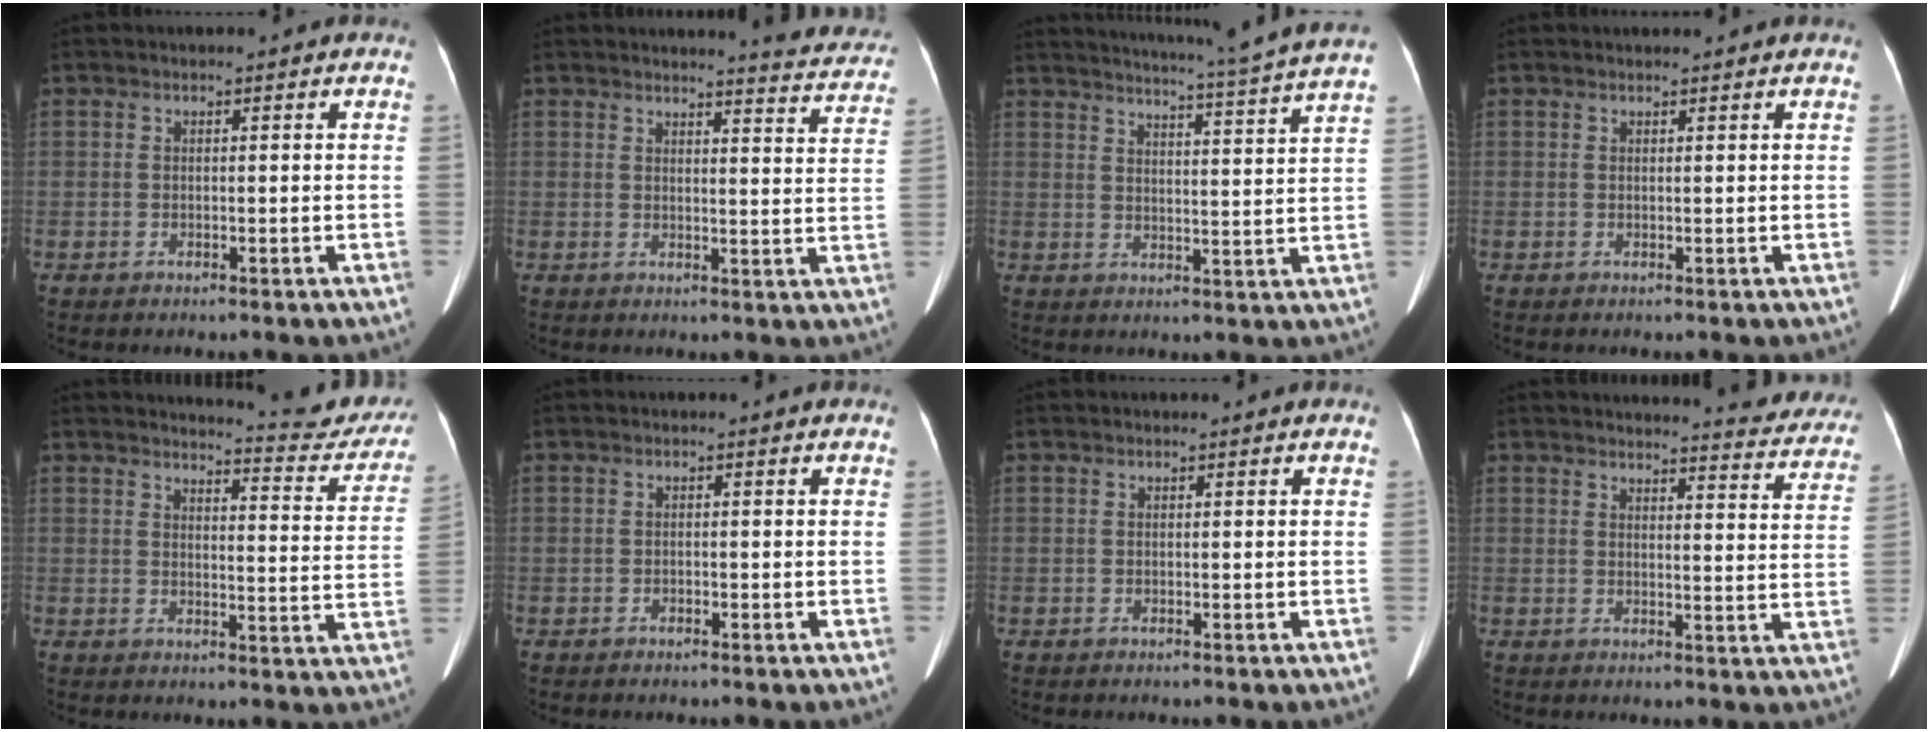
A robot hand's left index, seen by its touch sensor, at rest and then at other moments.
{"total": 9.5, "force": [9.3, 0.7, 1.9], "torque": [-0.008, -0.042, 0.084]}
{"total": 18.8, "force": [17.0, -2.4, 7.5], "torque": [-0.131, -0.055, 0.209]}
{"total": 1.5, "force": [1.5, 0.0, 0.3], "torque": [-0.007, 0.014, 0.021]}
{"total": 12.8, "force": [12.6, 1.2, 2.2], "torque": [-0.011, -0.067, 0.126]}
{"total": 0.7, "force": [-0.5, 0.4, 0.2], "torque": [-0.006, 0.000, -0.008]}
{"total": 0.0}
{"total": 12.4, "force": [12.0, 1.5, 2.7], "torque": [-0.009, -0.056, 0.111]}